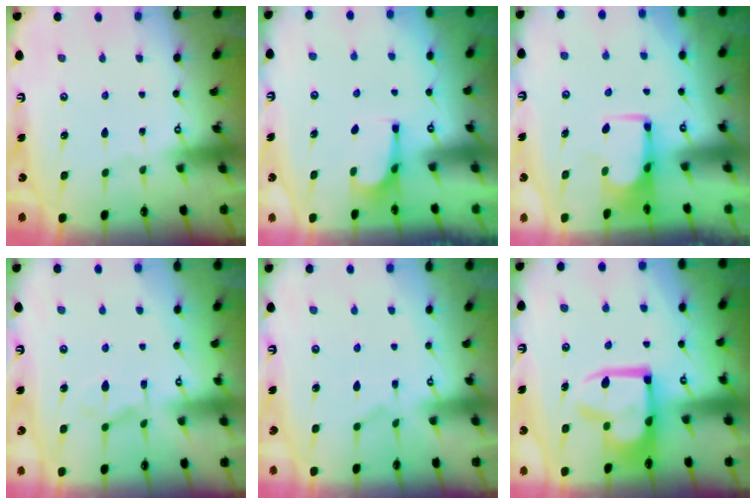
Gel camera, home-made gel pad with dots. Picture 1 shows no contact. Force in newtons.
{"total": 5.1, "press": 5.1, "slide": 0.5}
{"total": 1.6, "press": 1.5, "slide": 0.1}
{"total": 1.7, "press": 1.1, "slide": 1.3}
{"total": 3.9, "press": 3.7, "slide": 1.2}
{"total": 7.1, "press": 7.0, "slide": 1.1}